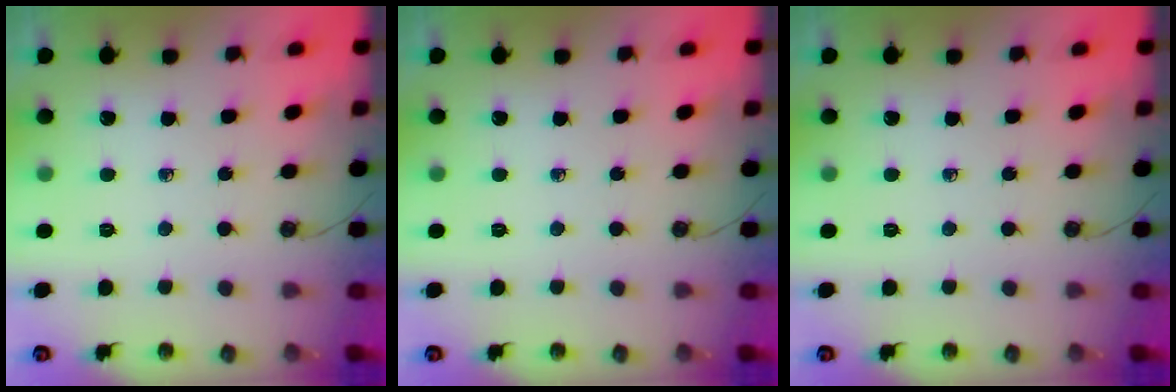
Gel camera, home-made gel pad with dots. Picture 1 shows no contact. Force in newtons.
{"total": 0.0}
{"total": 0.0}